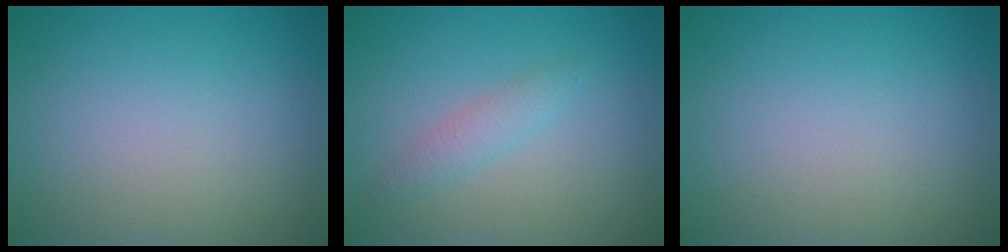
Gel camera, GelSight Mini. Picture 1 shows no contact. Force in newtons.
{"total": 1.6, "press": 1.6, "slide": 0.0}
{"total": 0.0}